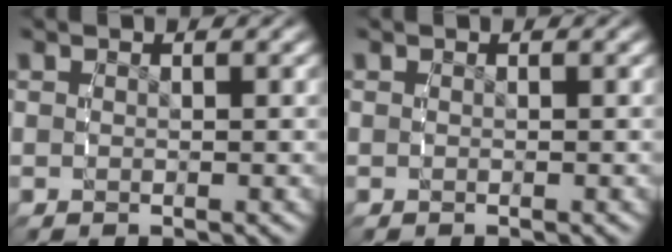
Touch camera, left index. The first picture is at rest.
{"total": 0.0}